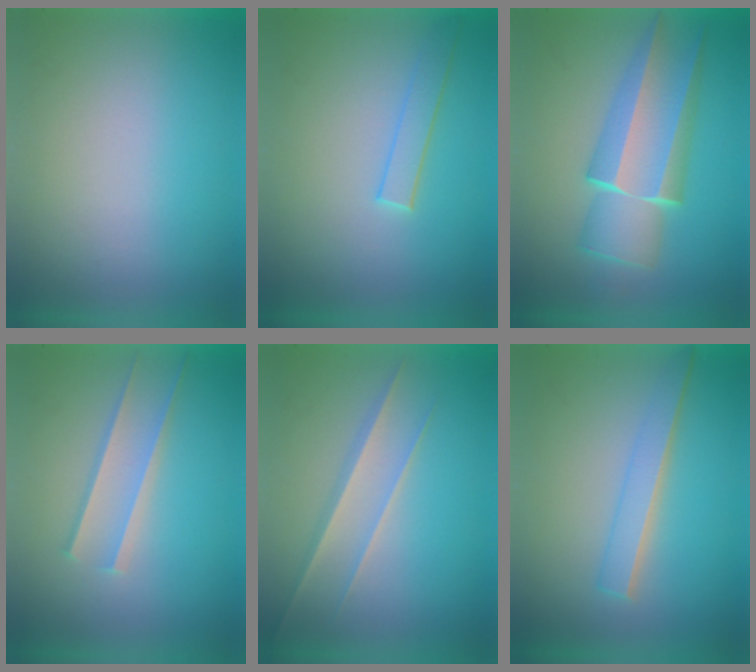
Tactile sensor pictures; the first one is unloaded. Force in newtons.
{"total": 1.5}
{"total": 5.9}
{"total": 1.7}
{"total": 1.5}
{"total": 2.3}